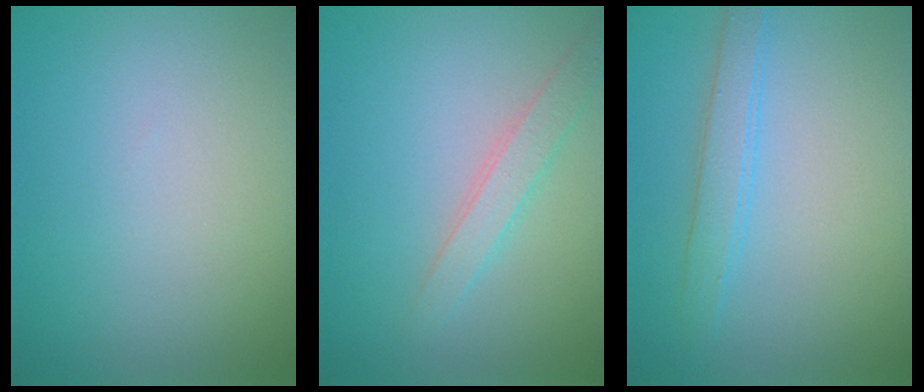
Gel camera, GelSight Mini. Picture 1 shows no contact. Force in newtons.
{"total": 2.0, "press": 2.0, "slide": 0.1}
{"total": 2.5, "press": 2.5, "slide": 0.1}